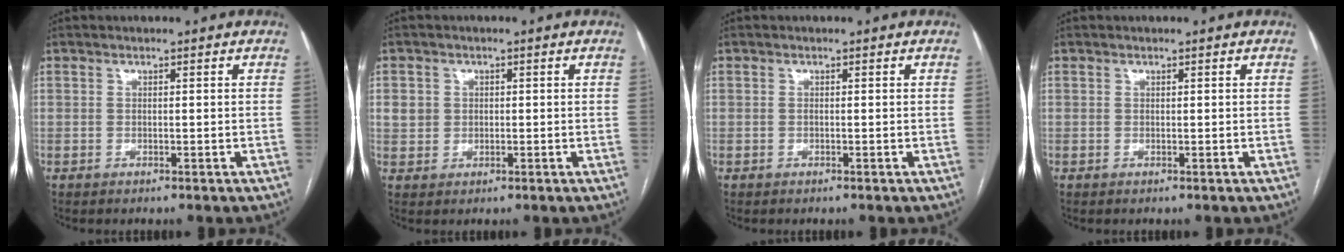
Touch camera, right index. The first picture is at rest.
{"total": 3.0, "force": [0.5, 2.8, 0.8], "torque": [-0.012, 0.011, 0.015]}
{"total": 0.0}
{"total": 0.0}